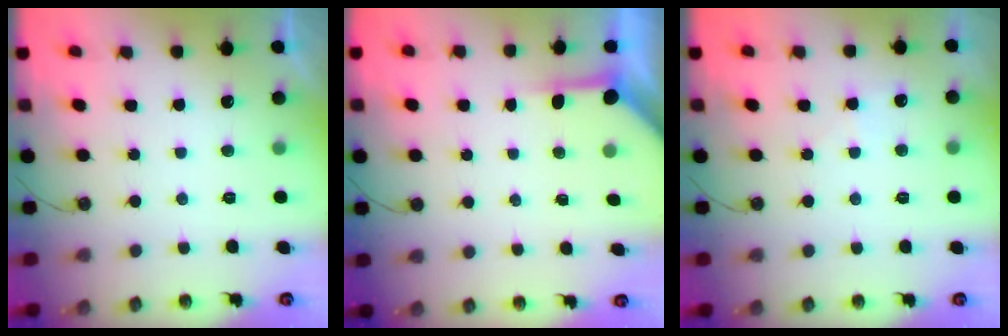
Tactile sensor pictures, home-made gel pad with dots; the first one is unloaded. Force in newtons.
{"total": 3.9, "press": 3.9, "slide": 0.4}
{"total": 3.1, "press": 3.0, "slide": 0.5}